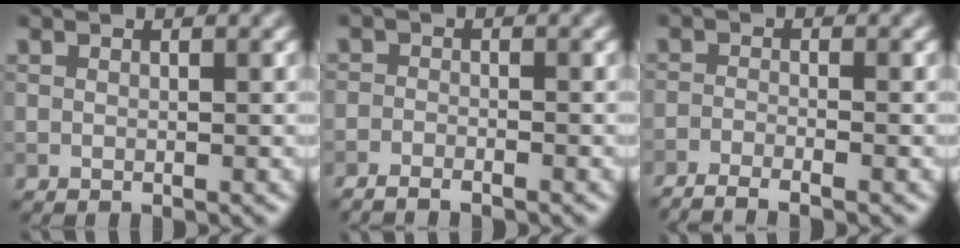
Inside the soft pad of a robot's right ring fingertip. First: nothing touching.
{"total": 2.2, "force": [-1.9, 0.5, 0.9], "torque": [-0.016, 0.002, -0.034]}
{"total": 3.9, "force": [-3.1, 0.7, 2.2], "torque": [-0.039, -0.008, -0.061]}